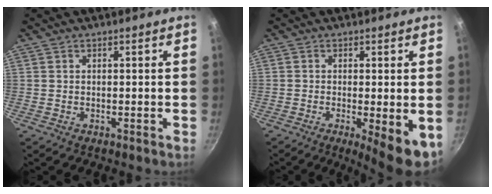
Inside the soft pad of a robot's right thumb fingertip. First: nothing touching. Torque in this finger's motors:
{"motor_torque": [0.53, 0.58, 0.25, -0.33, 0.10]}